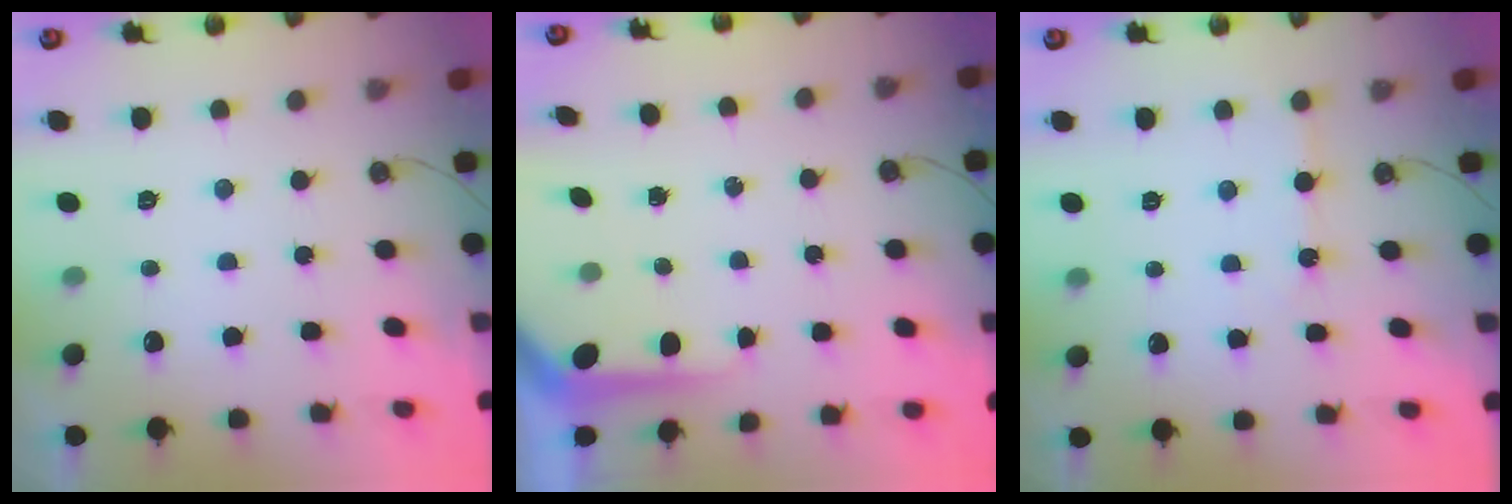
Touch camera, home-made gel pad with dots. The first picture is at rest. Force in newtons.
{"total": 5.4, "press": 5.4, "slide": 0.4}
{"total": 3.2, "press": 3.2, "slide": 0.4}